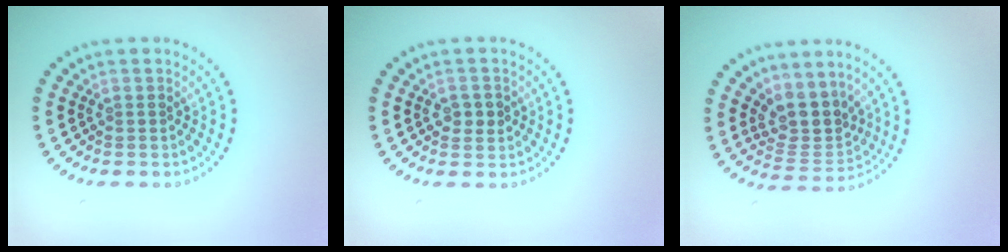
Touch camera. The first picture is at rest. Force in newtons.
{"total": 1.9, "press": 1.9, "slide": 0.1}
{"total": 4.0, "press": 3.1, "slide": 2.5}